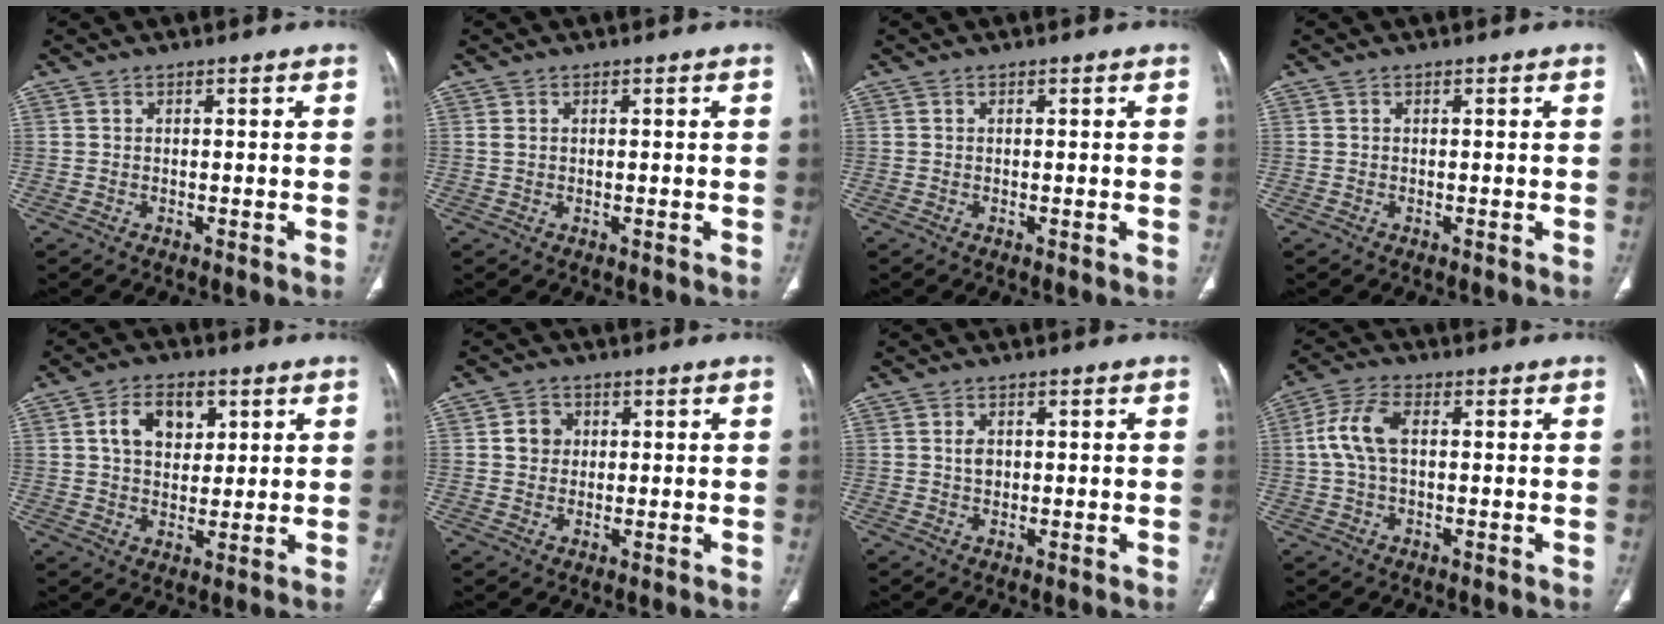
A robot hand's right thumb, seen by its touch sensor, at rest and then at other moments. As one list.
[{"total": 1.6, "force": [-0.6, 1.3, 0.7], "torque": [-0.017, 0.003, -0.012]}, {"total": 0.0}, {"total": 0.0}, {"total": 9.1, "force": [3.1, 6.0, 6.0], "torque": [-0.073, -0.006, 0.052]}, {"total": 3.9, "force": [0.7, 3.5, 1.5], "torque": [-0.008, 0.002, 0.010]}, {"total": 2.2, "force": [0.4, 1.6, 1.4], "torque": [-0.019, -0.001, 0.007]}, {"total": 7.7, "force": [0.8, 4.2, 6.5], "torque": [-0.143, 0.022, 0.012]}]